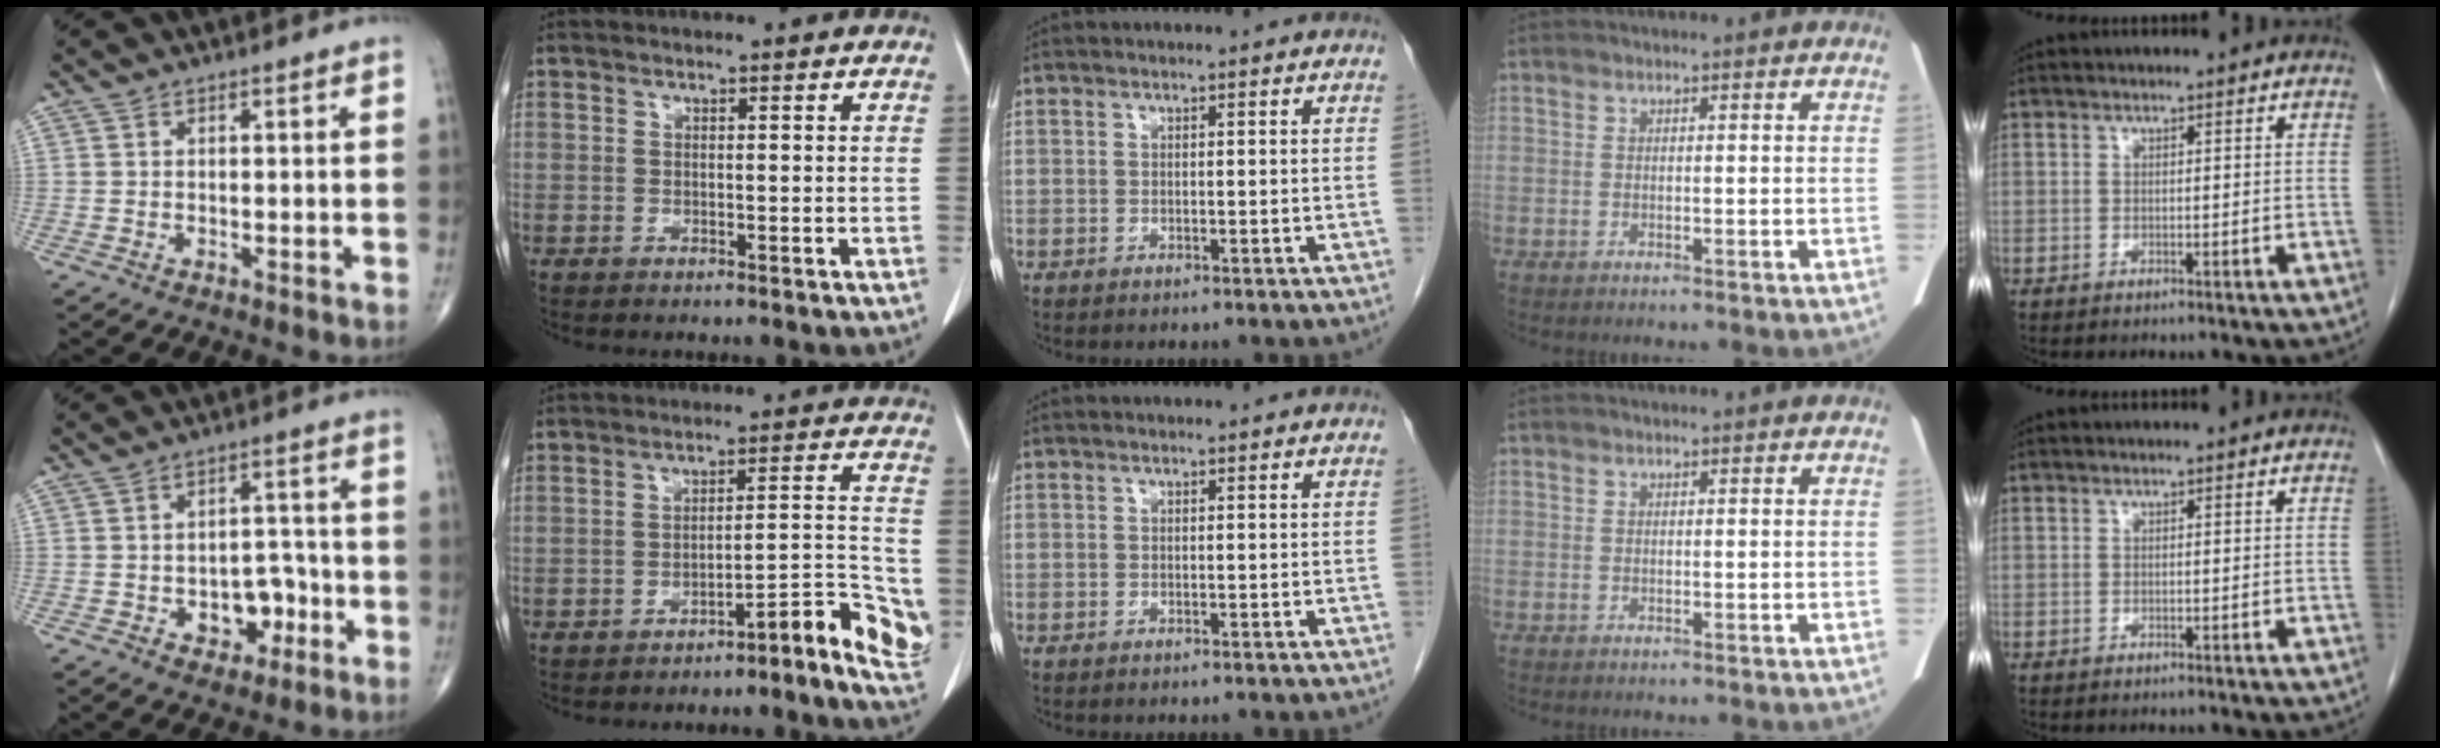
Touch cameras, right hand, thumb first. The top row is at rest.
{"thumb": {"total": 7.0, "force": [-2.3, 4.9, 4.4], "torque": [-0.027, 0.028, -0.028]}, "index": {"total": 7.9, "force": [-4.2, 0.8, 6.7], "torque": [-0.065, 0.016, -0.058]}}